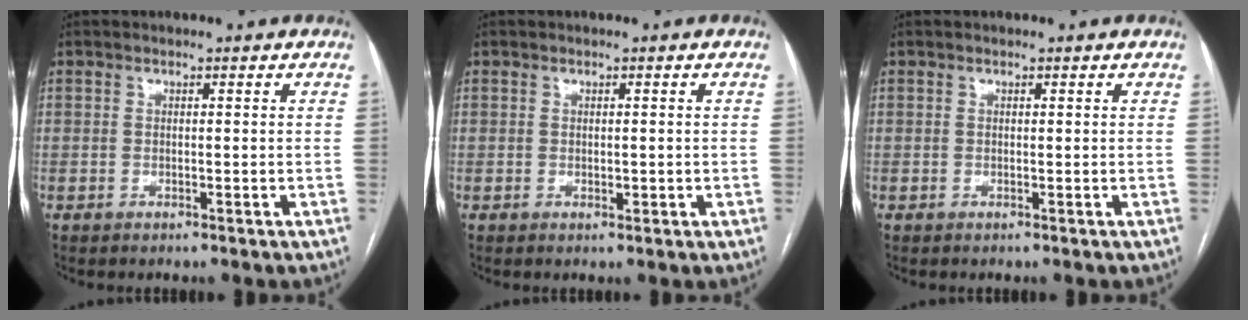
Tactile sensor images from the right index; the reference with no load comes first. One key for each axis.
{"total": 1.2, "fx": -0.1, "fy": 0.7, "fz": 1.0, "tx": -0.013, "ty": -0.001, "tz": 0.002}
{"total": 0.0}